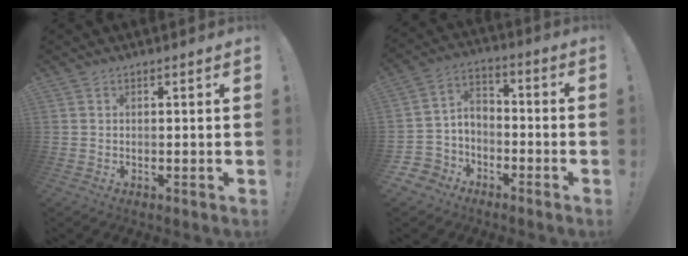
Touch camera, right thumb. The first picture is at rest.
{"total": 6.8, "force": [-3.7, 5.7, 1.0], "torque": [-0.026, 0.026, -0.063]}